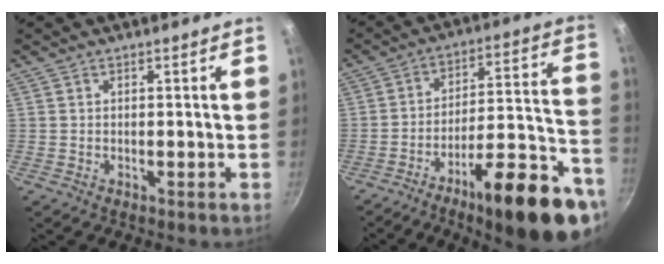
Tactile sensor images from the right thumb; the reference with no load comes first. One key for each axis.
{"total": 23.6, "fx": -13.2, "fy": 6.3, "fz": 18.5, "tx": -0.215, "ty": 0.078, "tz": -0.196}